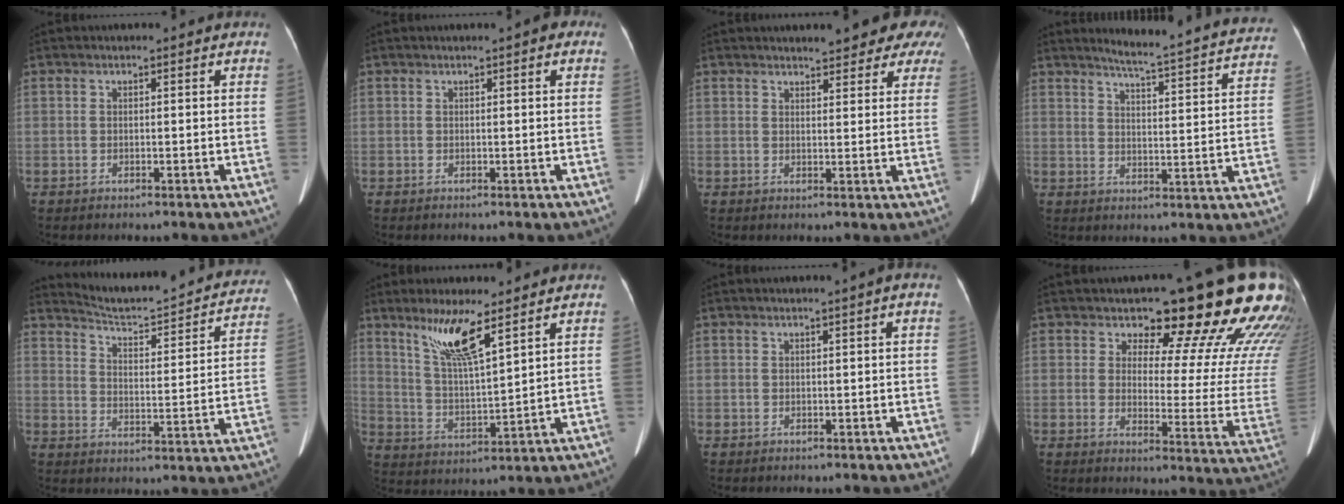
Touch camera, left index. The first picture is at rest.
{"total": 1.7, "force": [0.8, 0.4, 1.4], "torque": [-0.017, 0.006, 0.006]}
{"total": 9.8, "force": [8.0, 2.9, 4.9], "torque": [-0.038, 0.004, 0.078]}
{"total": 20.9, "force": [19.7, 0.6, 6.9], "torque": [-0.094, -0.066, 0.227]}
{"total": 21.7, "force": [20.4, 2.5, 6.8], "torque": [-0.093, -0.046, 0.256]}
{"total": 8.7, "force": [5.8, 0.6, 6.4], "torque": [-0.130, -0.006, 0.115]}
{"total": 0.8, "force": [0.2, -0.1, 0.8], "torque": [-0.011, 0.003, 0.003]}
{"total": 20.7, "force": [16.2, 5.0, 11.9], "torque": [-0.133, -0.072, 0.177]}